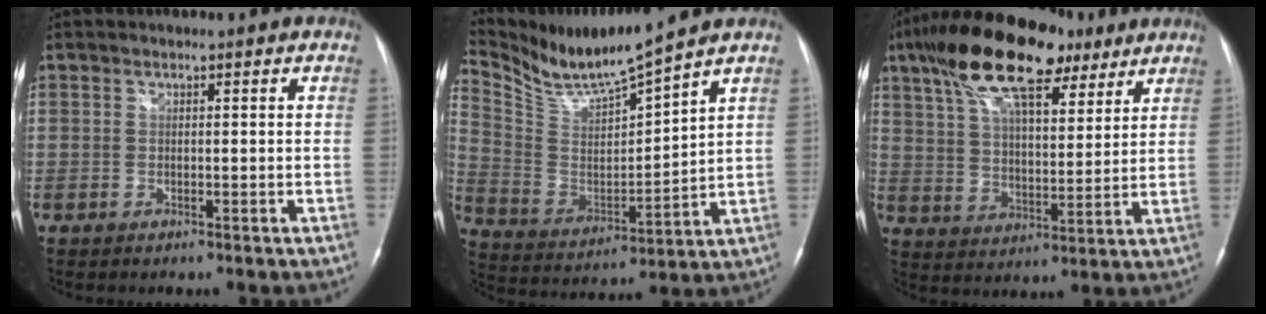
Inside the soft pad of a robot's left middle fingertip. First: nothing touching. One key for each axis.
{"total": 12.0, "fx": 11.0, "fy": -1.4, "fz": 4.5, "tx": -0.101, "ty": -0.008, "tz": 0.223}
{"total": 19.5, "fx": 12.2, "fy": 7.2, "fz": 13.4, "tx": -0.251, "ty": 0.043, "tz": 0.212}